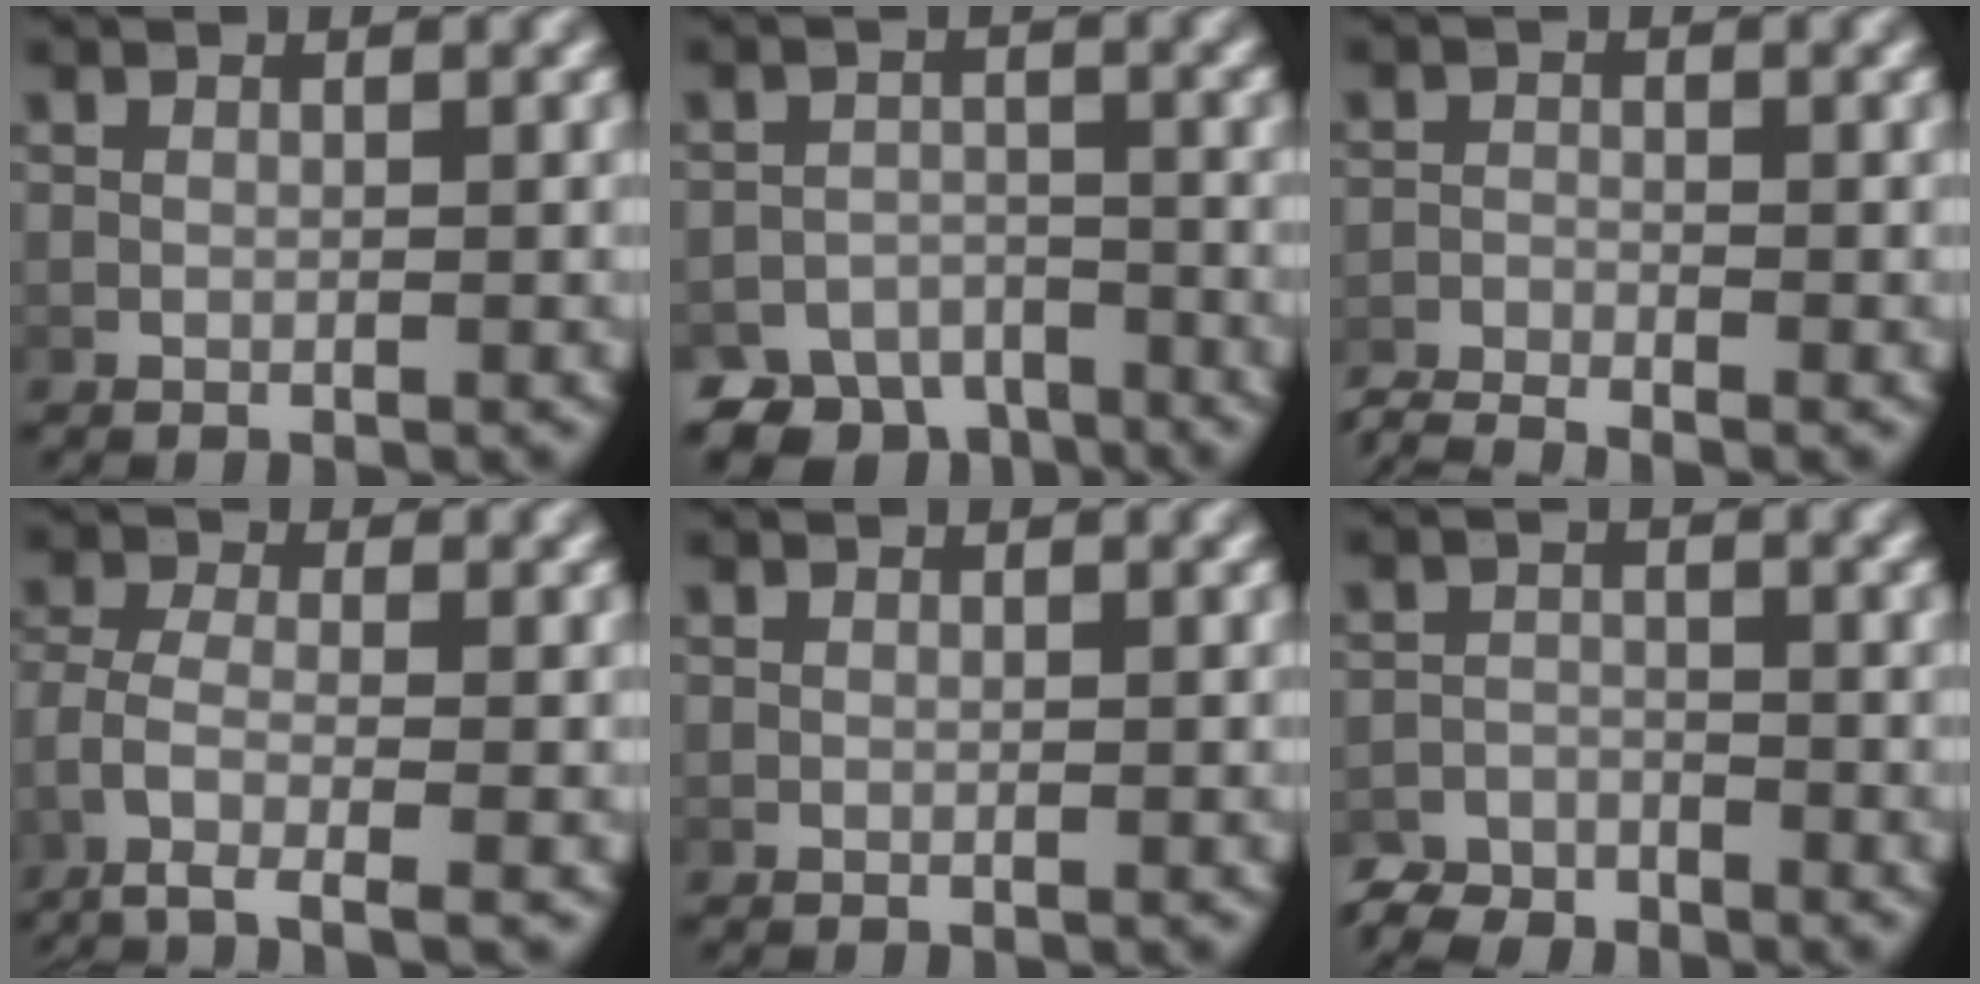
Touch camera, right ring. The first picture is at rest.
{"total": 7.6, "force": [-6.5, 3.7, 1.4], "torque": [0.003, -0.017, -0.112]}
{"total": 2.8, "force": [-2.7, 0.5, 0.3], "torque": [-0.003, -0.009, -0.050]}
{"total": 4.5, "force": [-2.2, 2.0, 3.4], "torque": [-0.088, -0.025, -0.022]}
{"total": 0.0}
{"total": 3.6, "force": [-3.4, 1.3, 0.4], "torque": [-0.002, -0.012, -0.060]}